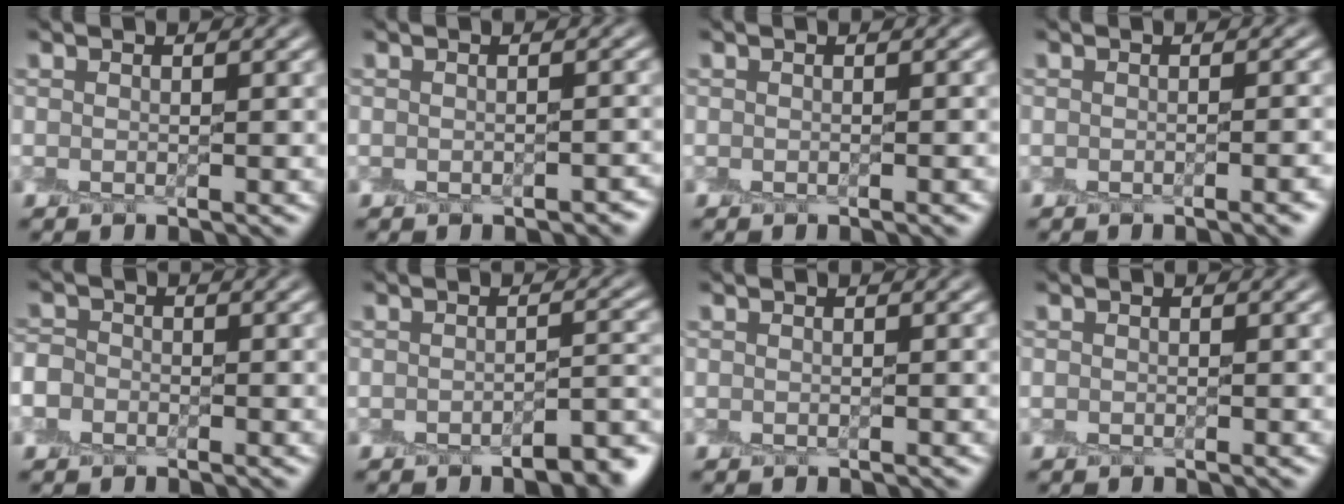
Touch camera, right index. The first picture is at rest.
{"total": 2.0, "force": [-1.6, 1.0, 0.8], "torque": [-0.005, -0.003, -0.018]}
{"total": 0.9, "force": [-0.7, 0.1, 0.5], "torque": [-0.005, -0.003, -0.012]}
{"total": 2.6, "force": [-1.6, 0.6, 1.9], "torque": [-0.015, -0.003, -0.019]}
{"total": 1.6, "force": [-0.9, 1.3, 0.0], "torque": [0.000, 0.005, -0.028]}
{"total": 3.7, "force": [-3.0, 0.8, 2.1], "torque": [-0.026, 0.000, -0.040]}
{"total": 0.0}
{"total": 0.0}